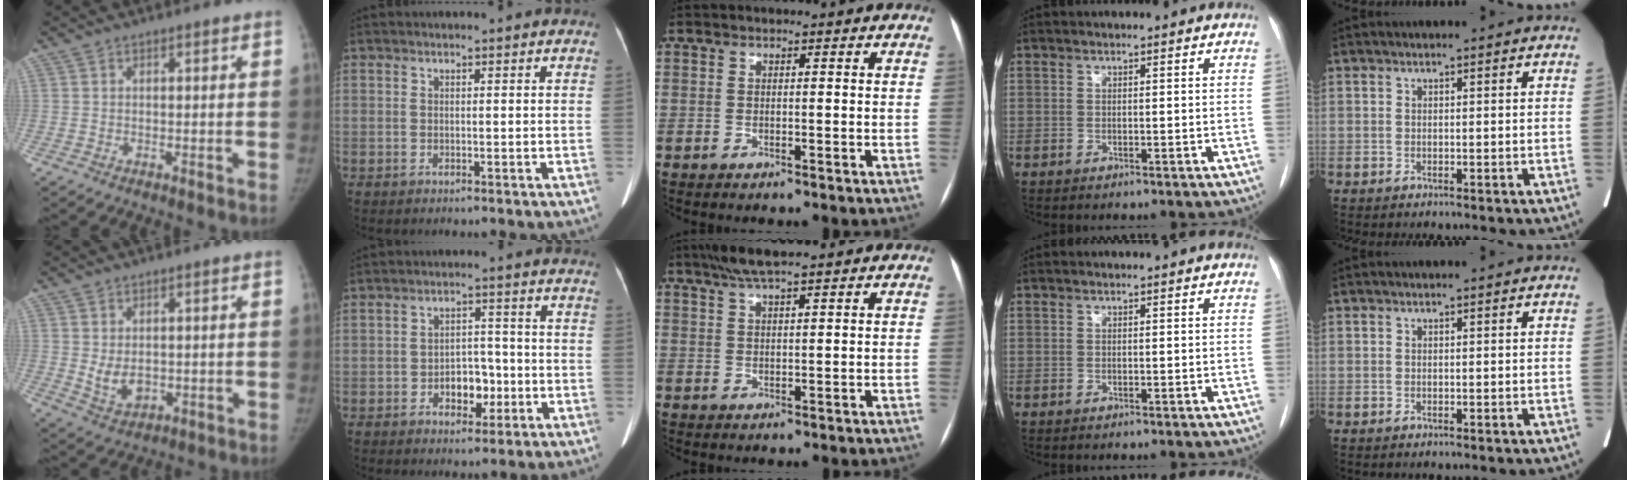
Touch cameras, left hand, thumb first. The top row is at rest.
{"thumb": {"total": 4.9, "force": [0.3, 3.3, 3.6], "torque": [-0.046, -0.014, 0.020]}, "index": {"total": 5.2, "force": [-1.9, 3.2, 3.6], "torque": [-0.056, 0.012, -0.028]}, "middle": {"total": 5.6, "force": [4.4, 0.1, 3.5], "torque": [-0.067, 0.024, 0.081]}}